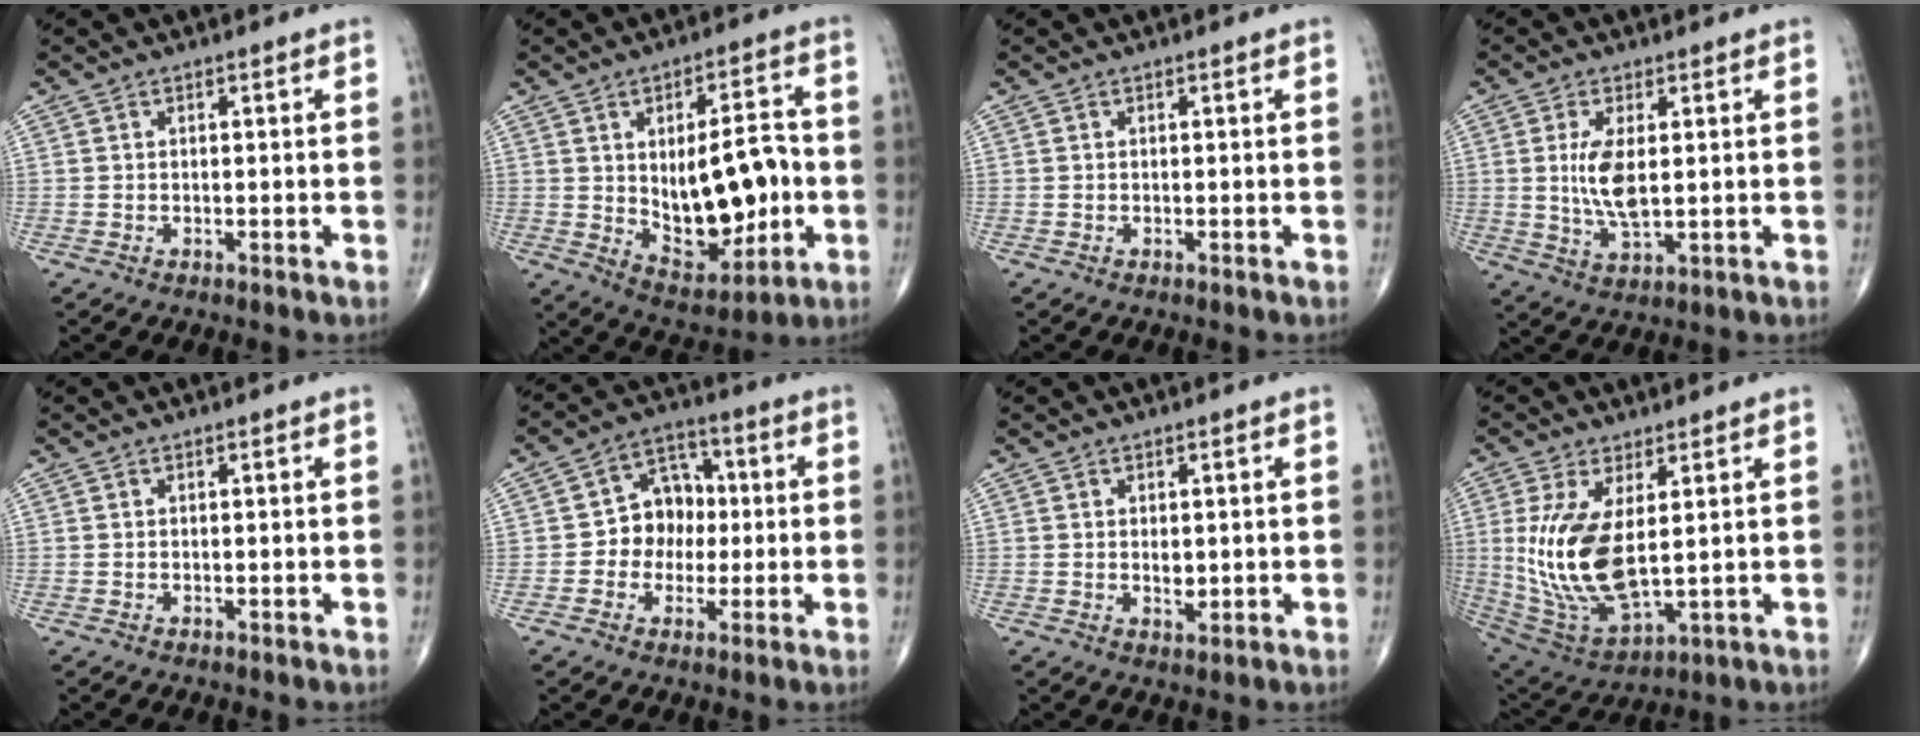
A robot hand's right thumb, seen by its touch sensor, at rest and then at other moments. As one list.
[{"total": 16.7, "force": [-1.1, 8.7, 14.2], "torque": [-0.174, 0.013, 0.002]}, {"total": 0.0}, {"total": 7.3, "force": [0.9, 2.9, 6.7], "torque": [-0.136, -0.017, 0.022]}, {"total": 0.0}, {"total": 9.0, "force": [-0.3, 7.4, 5.1], "torque": [-0.035, 0.025, -0.014]}, {"total": 2.3, "force": [0.2, 1.3, 1.8], "torque": [-0.023, -0.006, 0.006]}, {"total": 15.6, "force": [1.8, 6.9, 13.9], "torque": [-0.288, -0.026, 0.056]}]